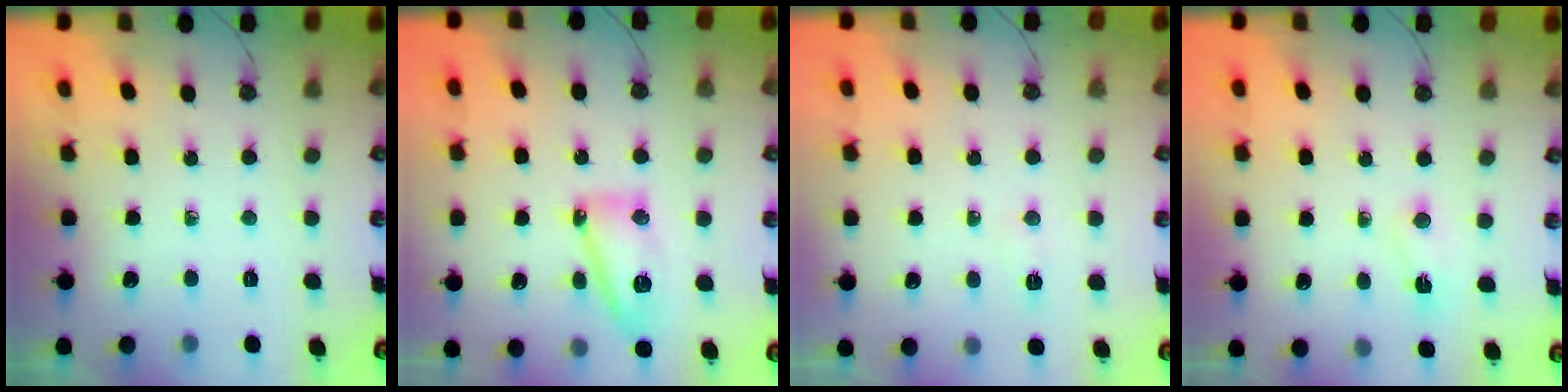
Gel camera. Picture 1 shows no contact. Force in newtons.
{"total": 11.0, "press": 10.9, "slide": 0.8}
{"total": 4.9, "press": 4.8, "slide": 1.0}
{"total": 2.8, "press": 2.7, "slide": 0.5}